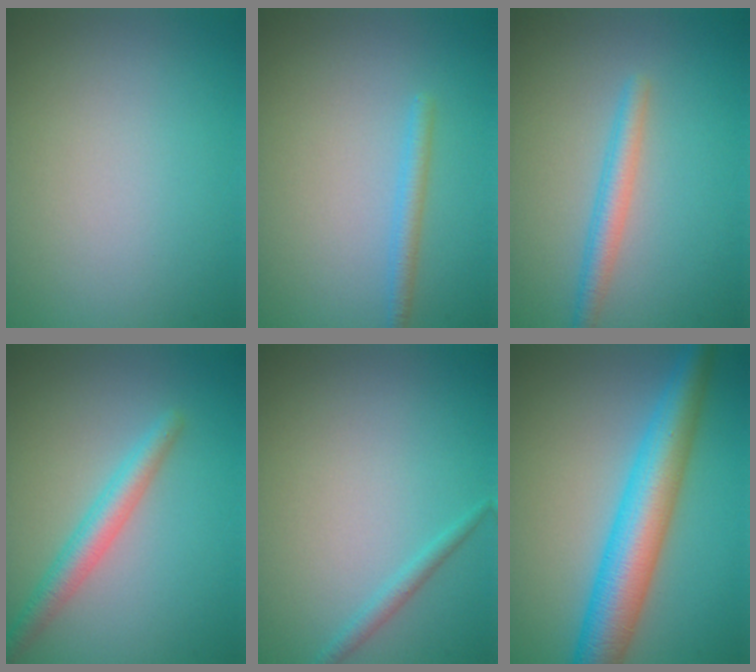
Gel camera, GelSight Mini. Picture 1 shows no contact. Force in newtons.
{"total": 1.6, "press": 1.6, "slide": 0.0}
{"total": 2.3, "press": 2.2, "slide": 0.2}
{"total": 2.9, "press": 2.9, "slide": 0.1}
{"total": 1.1, "press": 1.1, "slide": 0.1}
{"total": 7.4, "press": 7.4, "slide": 0.0}